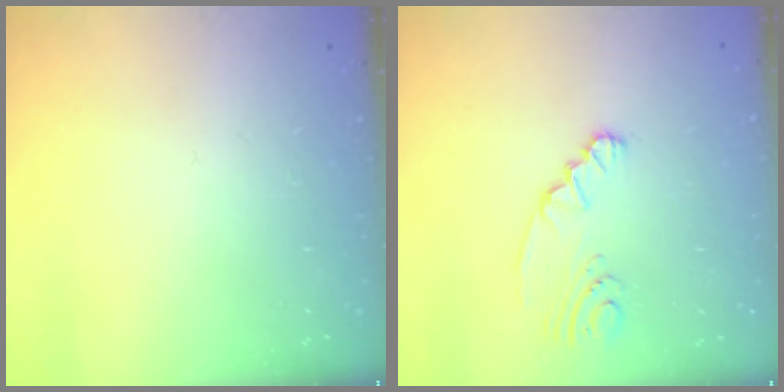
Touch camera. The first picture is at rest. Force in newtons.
{"total": 2.9, "press": 2.7, "slide": 1.2}